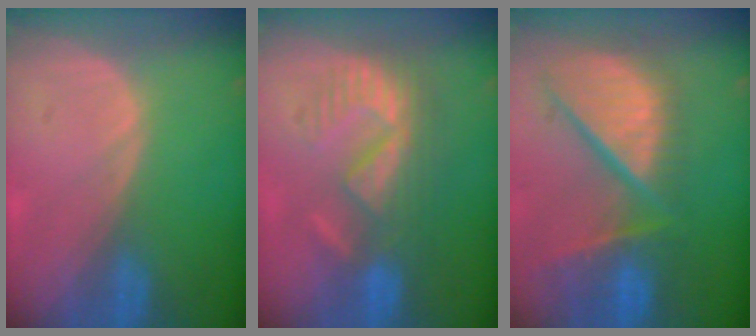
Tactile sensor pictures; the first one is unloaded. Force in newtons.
{"total": 8.9, "press": 8.1, "slide": 3.6}
{"total": 12.7, "press": 10.5, "slide": 7.1}